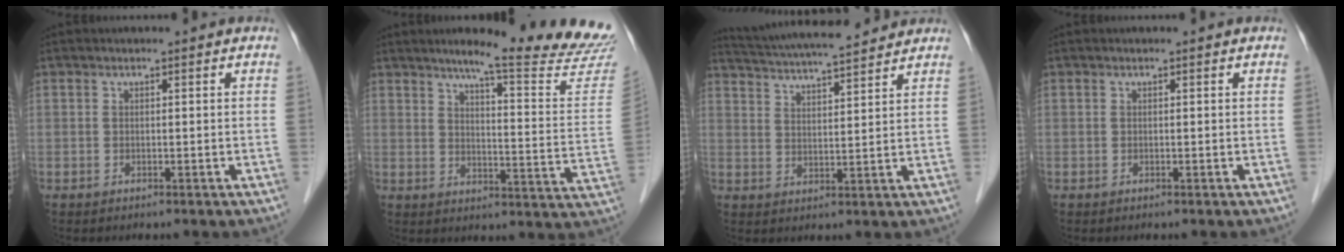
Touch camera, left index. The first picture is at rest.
{"total": 19.7, "force": [17.7, -0.4, 8.7], "torque": [-0.112, -0.090, 0.209]}
{"total": 14.2, "force": [12.9, 1.5, 5.8], "torque": [-0.110, 0.028, 0.201]}
{"total": 0.0}